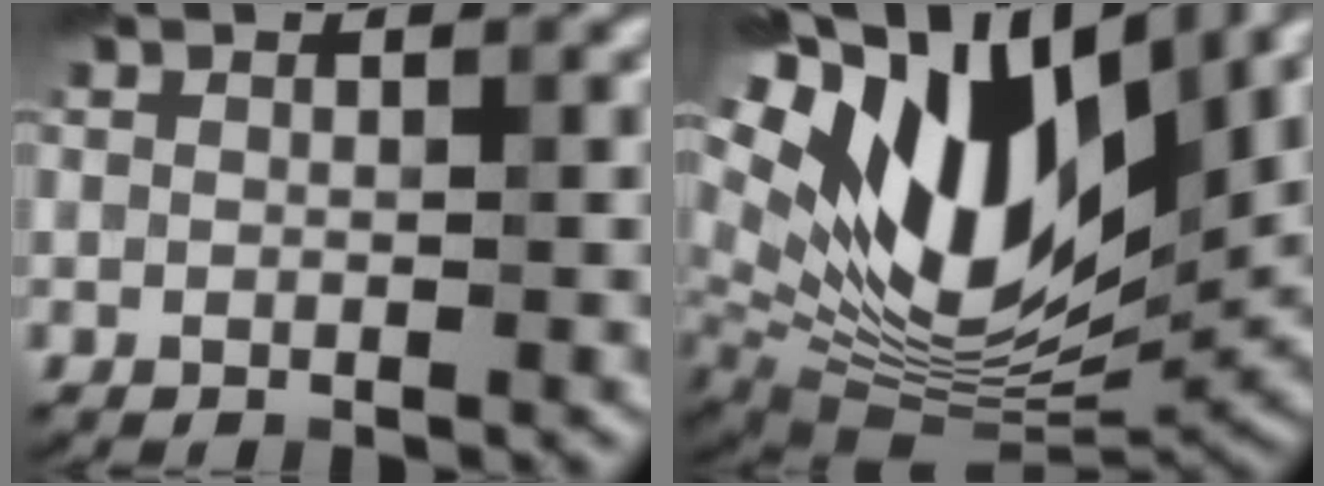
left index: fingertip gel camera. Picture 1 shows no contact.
{"total": 17.2, "force": [6.2, 8.7, 13.4], "torque": [-0.268, 0.013, 0.108]}